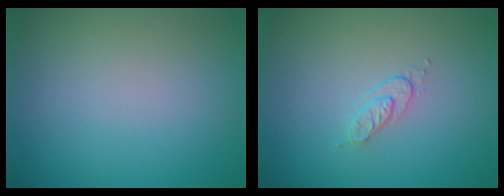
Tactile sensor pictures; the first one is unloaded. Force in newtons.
{"total": 1.5, "press": 0.8, "slide": 1.3}